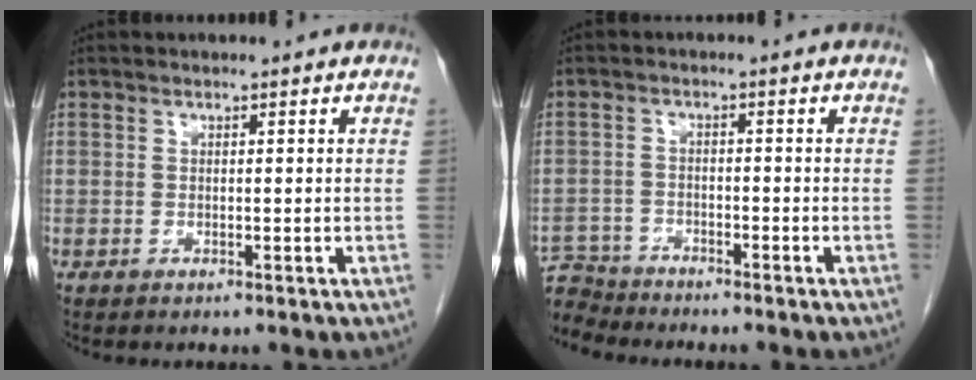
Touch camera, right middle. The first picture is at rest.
{"total": 5.7, "force": [-5.6, 1.0, -0.7], "torque": [0.019, 0.000, -0.109]}